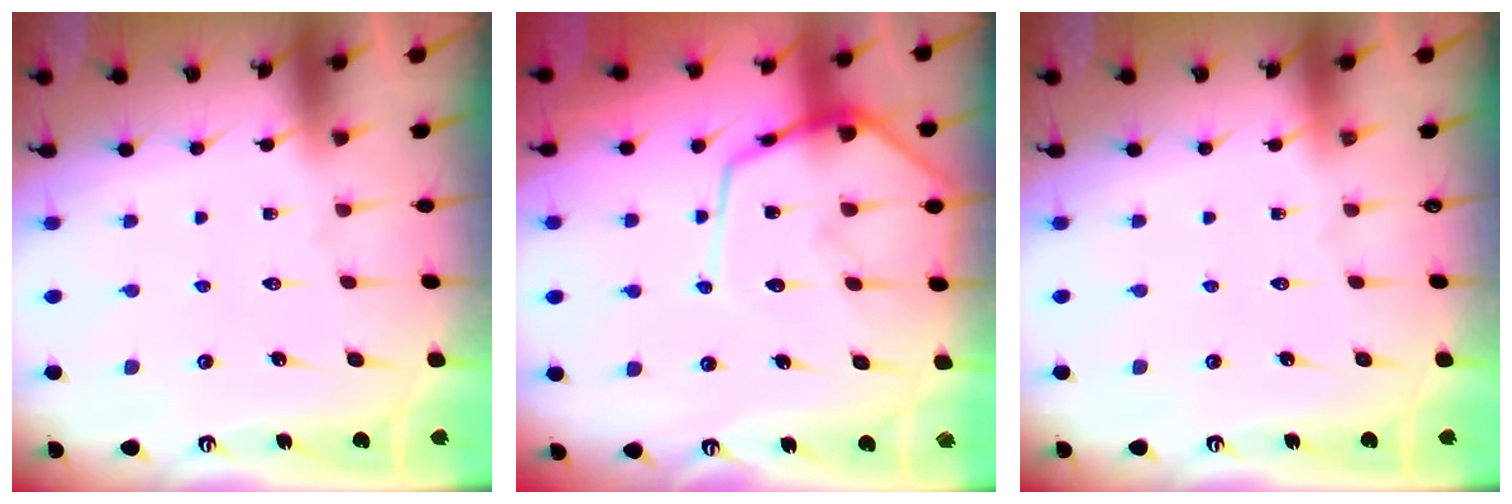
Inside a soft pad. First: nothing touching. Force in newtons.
{"total": 13.8, "press": 13.8, "slide": 1.0}
{"total": 0.0}